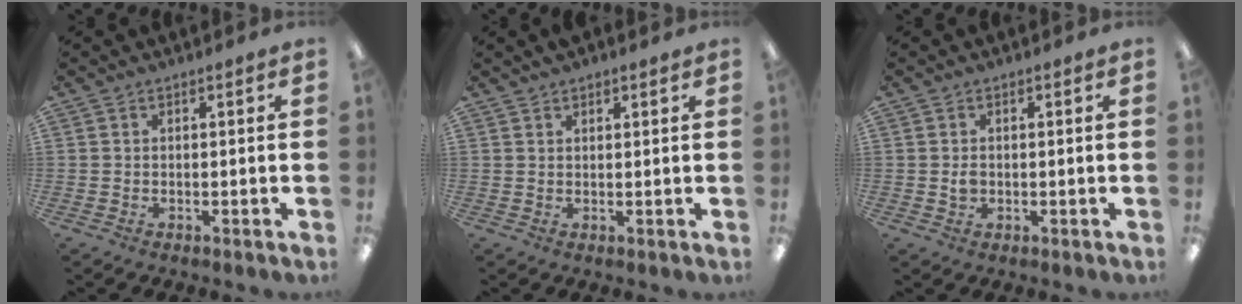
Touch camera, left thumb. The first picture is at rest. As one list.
[{"total": 1.4, "force": [1.3, 0.4, 0.3], "torque": [-0.008, -0.001, 0.025]}, {"total": 1.7, "force": [0.1, 1.3, 1.1], "torque": [-0.021, 0.003, 0.000]}]